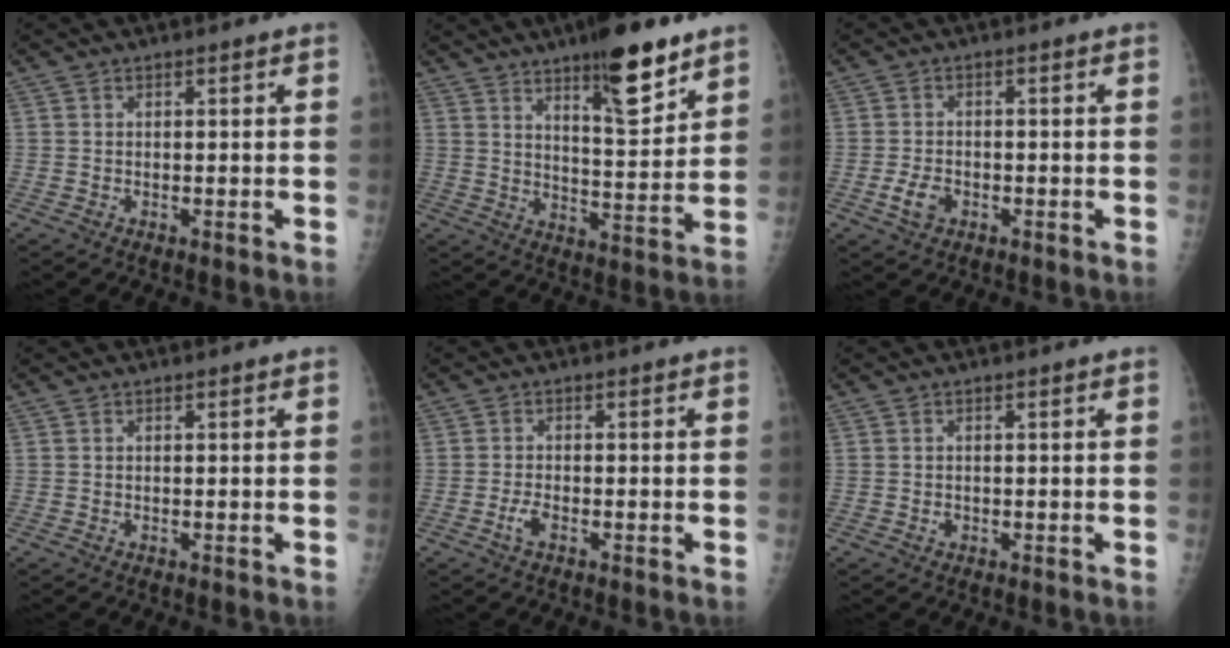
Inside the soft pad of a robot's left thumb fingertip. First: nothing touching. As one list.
[{"total": 14.3, "force": [9.2, 3.8, 10.2], "torque": [-0.127, -0.059, 0.143]}, {"total": 3.7, "force": [-1.5, 2.5, 2.3], "torque": [-0.041, 0.006, -0.026]}, {"total": 0.0}, {"total": 2.2, "force": [-1.2, 1.0, 1.7], "torque": [-0.038, 0.006, -0.024]}, {"total": 0.8, "force": [-0.2, 0.7, 0.3], "torque": [-0.003, 0.001, -0.003]}]